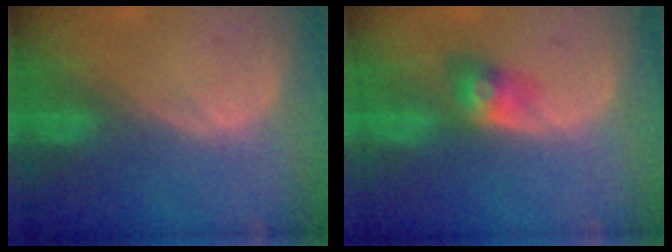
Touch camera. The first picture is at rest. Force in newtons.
{"total": 3.5, "press": 3.5, "slide": 0.3}